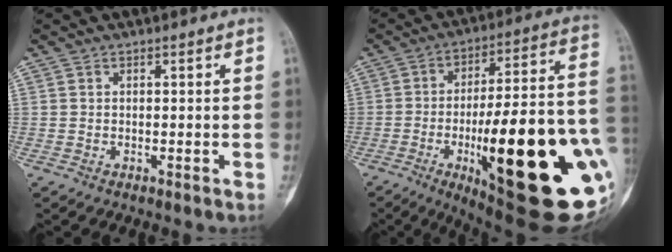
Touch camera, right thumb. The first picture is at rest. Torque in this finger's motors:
{"motor_torque": [2.96, 2.05, 2.56, -0.22, 0.81]}